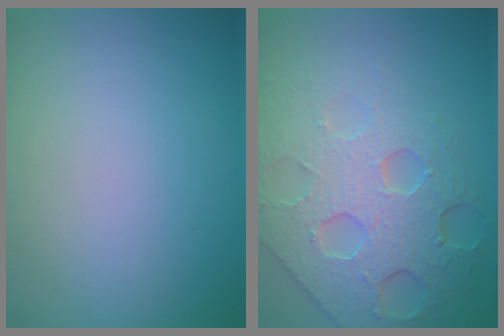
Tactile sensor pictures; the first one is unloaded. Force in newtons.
{"total": 6.8, "press": 5.4, "slide": 4.2}